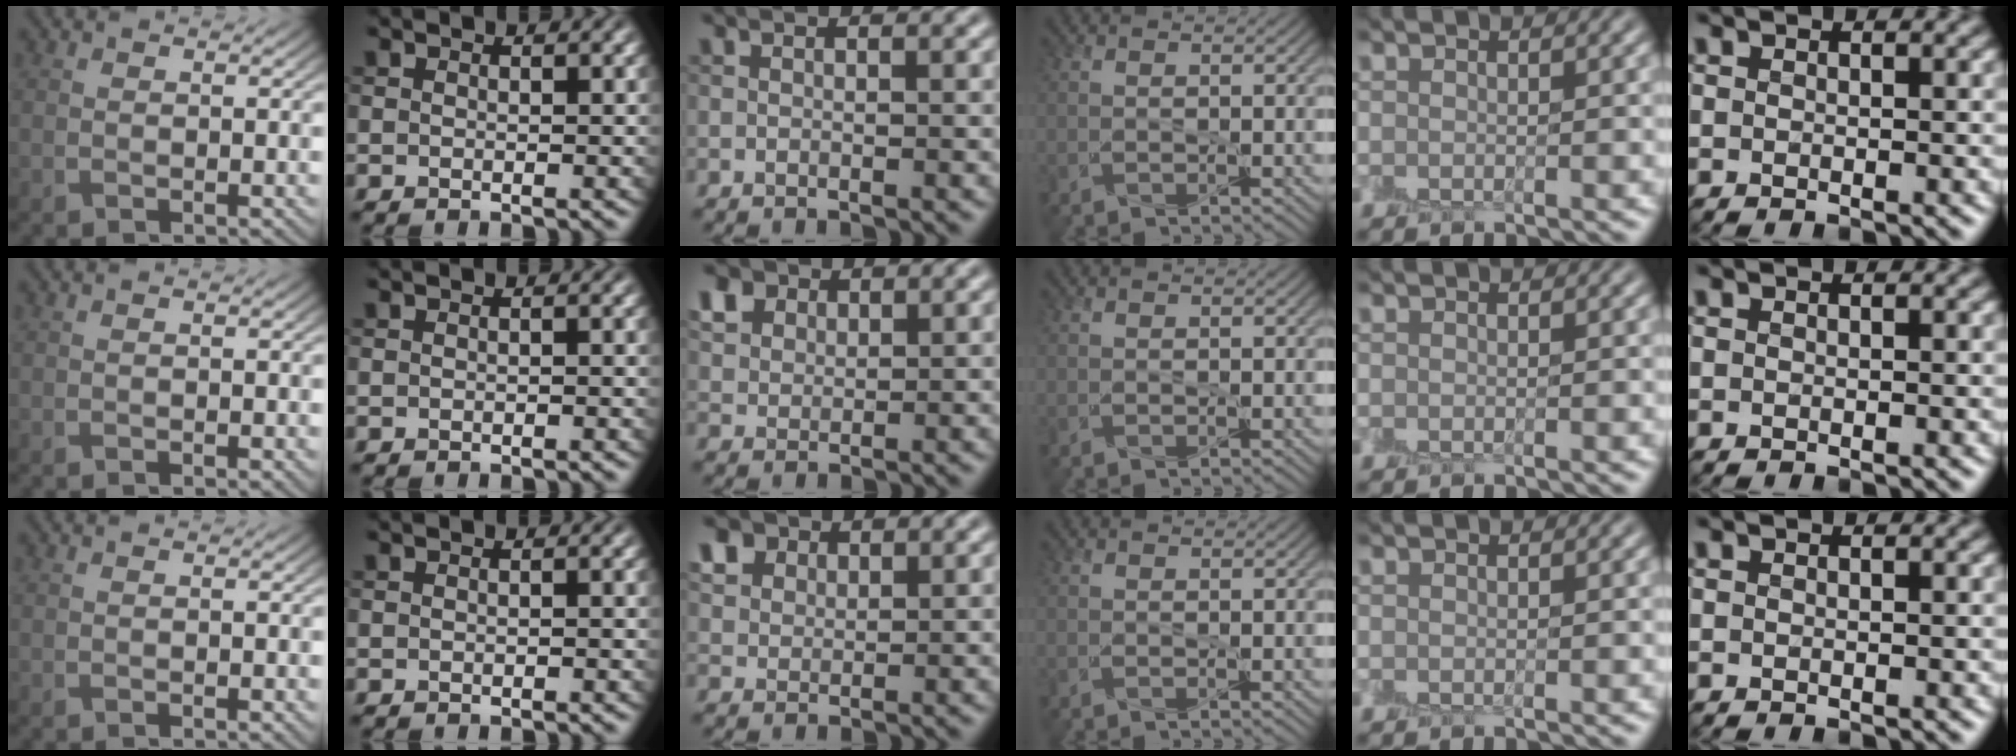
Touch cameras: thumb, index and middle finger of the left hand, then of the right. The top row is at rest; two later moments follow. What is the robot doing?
{"motion": "peel", "object": "lint roller sheet"}